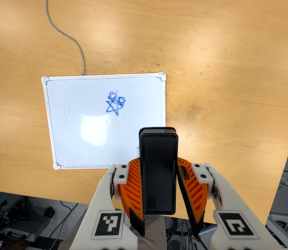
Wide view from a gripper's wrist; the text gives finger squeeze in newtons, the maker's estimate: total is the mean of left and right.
{"total": 5.6, "left": 4.5, "right": 6.8}